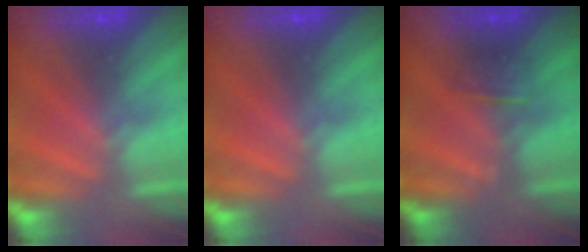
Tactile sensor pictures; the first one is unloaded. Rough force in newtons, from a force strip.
{"total": 0.0}
{"total": 2.5}